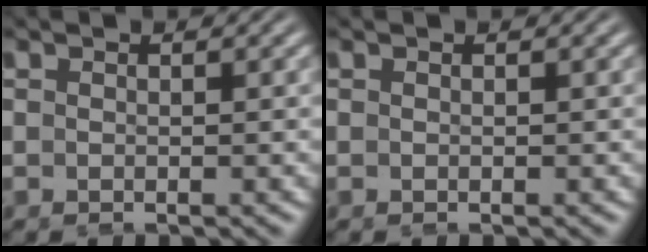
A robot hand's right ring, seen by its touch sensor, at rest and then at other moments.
{"total": 0.0}